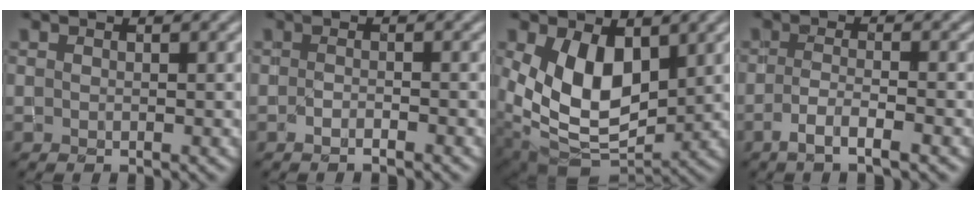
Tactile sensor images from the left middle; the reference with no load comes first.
{"total": 1.0, "force": [-0.9, 0.1, 0.5], "torque": [-0.013, -0.003, -0.017]}
{"total": 9.2, "force": [1.5, 5.8, 6.9], "torque": [-0.146, -0.020, 0.034]}
{"total": 3.0, "force": [-1.8, 0.6, 2.3], "torque": [-0.047, -0.001, -0.040]}